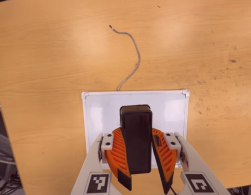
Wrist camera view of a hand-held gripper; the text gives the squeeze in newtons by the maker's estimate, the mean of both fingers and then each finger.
{"total": 11.7, "left": 11.0, "right": 12.4}